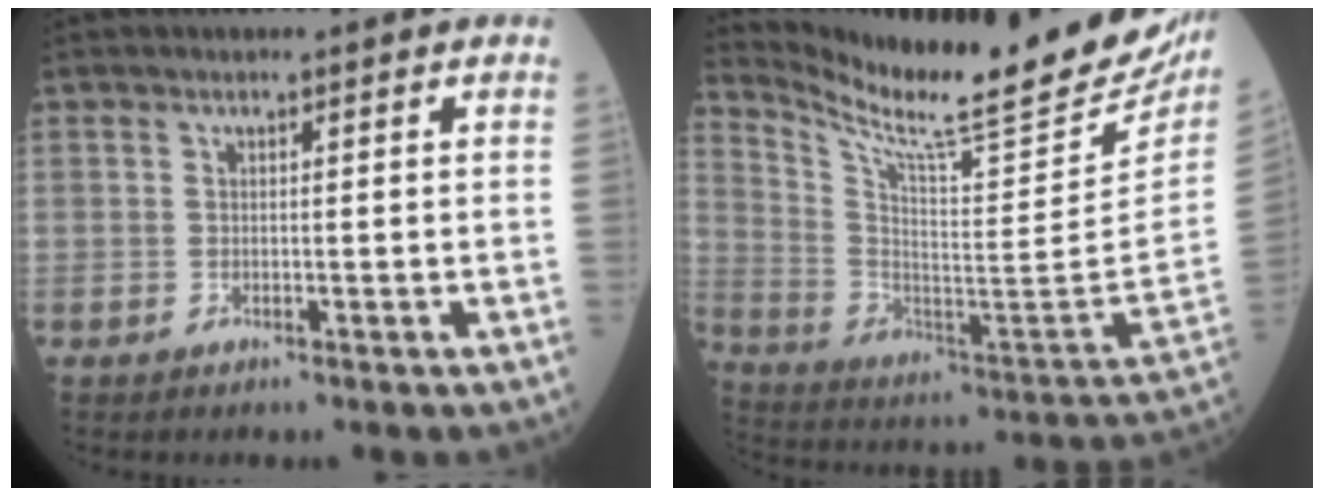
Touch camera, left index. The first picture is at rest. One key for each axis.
{"total": 26.6, "fx": 22.4, "fy": 1.7, "fz": 14.1, "tx": -0.252, "ty": -0.102, "tz": 0.325}